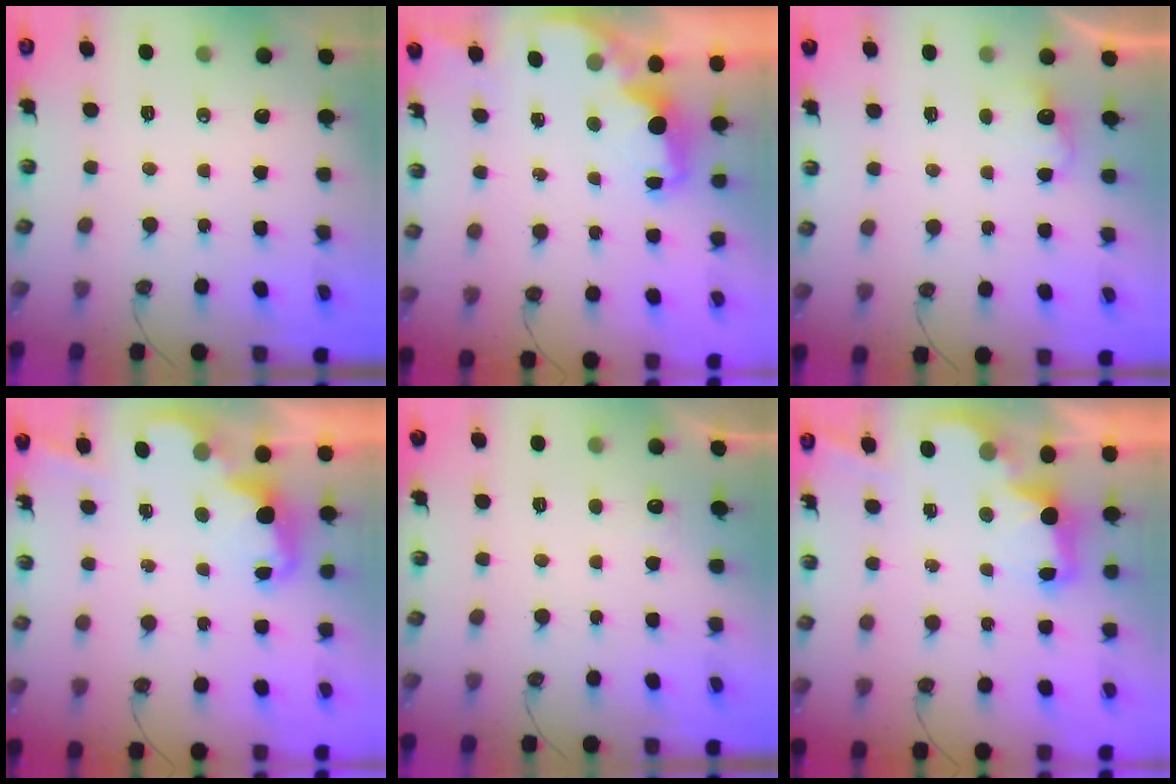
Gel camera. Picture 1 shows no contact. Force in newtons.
{"total": 2.2, "press": 2.1, "slide": 0.8}
{"total": 2.8, "press": 2.7, "slide": 0.8}
{"total": 2.3, "press": 2.3, "slide": 0.5}
{"total": 1.2, "press": 0.9, "slide": 0.8}
{"total": 3.1, "press": 3.0, "slide": 0.6}